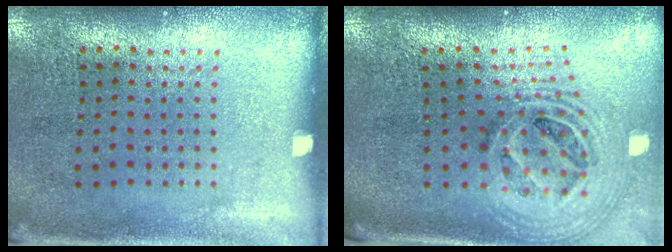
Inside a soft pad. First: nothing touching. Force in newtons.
{"total": 2.2, "press": 1.7, "slide": 1.5}